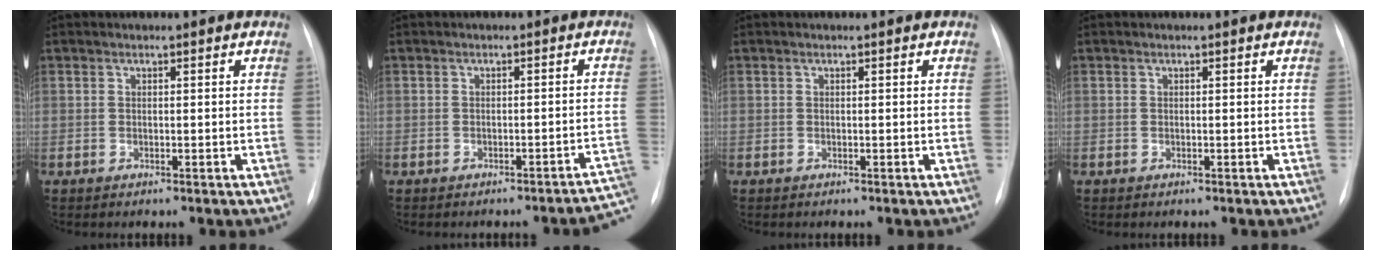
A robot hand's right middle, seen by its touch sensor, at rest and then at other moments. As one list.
[{"total": 5.5, "force": [-4.9, 0.3, 2.4], "torque": [-0.003, 0.017, -0.054]}, {"total": 0.0}, {"total": 0.0}]